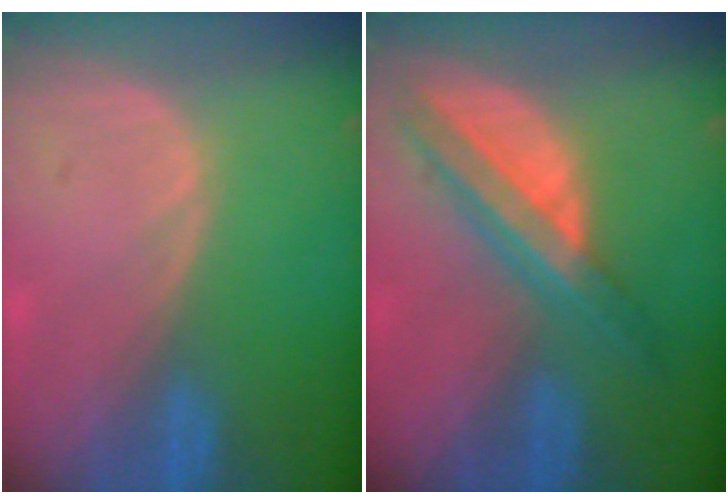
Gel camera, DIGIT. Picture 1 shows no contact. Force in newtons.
{"total": 8.0, "press": 6.7, "slide": 4.4}